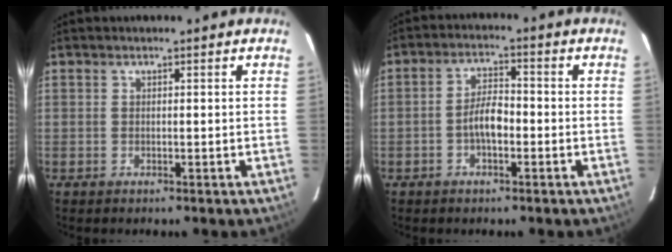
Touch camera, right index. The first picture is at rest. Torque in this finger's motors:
{"motor_torque": [0.36, -0.21, 0.27, 0.09]}